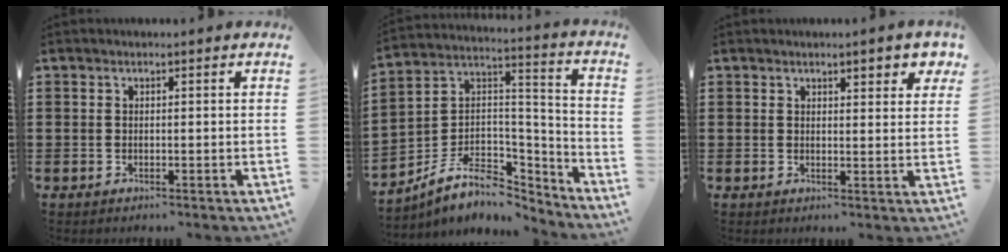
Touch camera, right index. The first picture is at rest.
{"total": 8.3, "force": [-5.4, 5.1, 3.8], "torque": [-0.089, 0.000, -0.101]}
{"total": 2.4, "force": [1.9, 0.6, 1.3], "torque": [-0.022, 0.002, 0.032]}